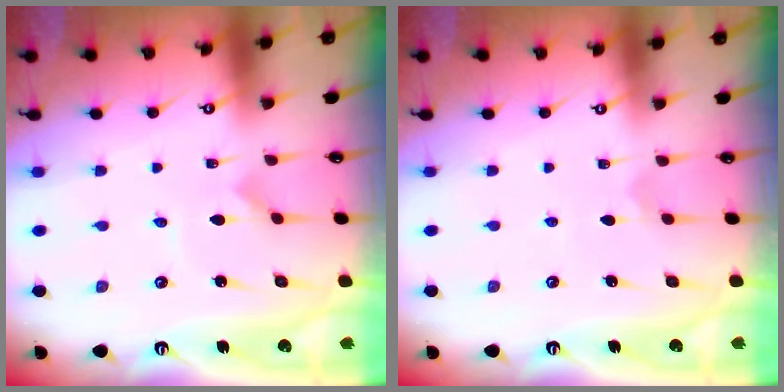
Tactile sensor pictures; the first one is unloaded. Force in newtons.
{"total": 2.0, "press": 2.0, "slide": 0.2}